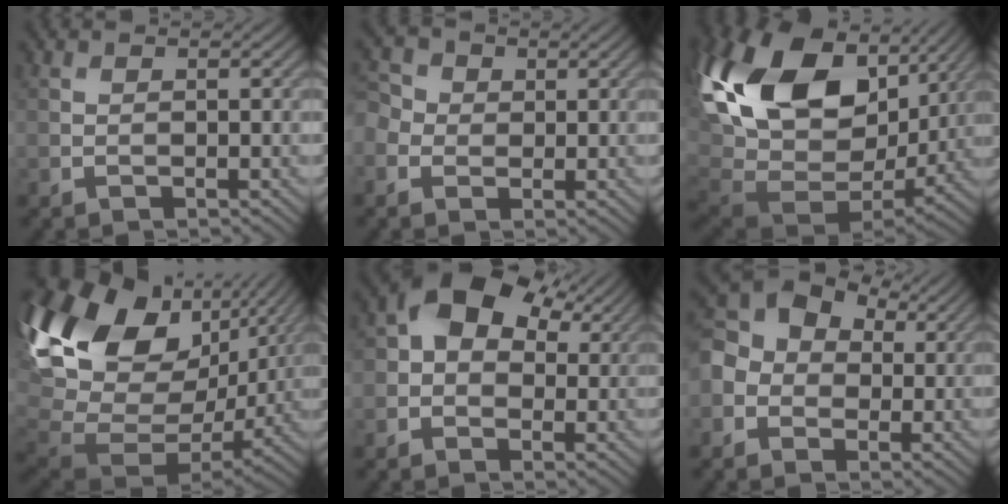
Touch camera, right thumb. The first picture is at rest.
{"total": 3.9, "force": [-0.1, 3.5, 1.8], "torque": [-0.058, 0.009, -0.005]}
{"total": 21.7, "force": [6.4, 14.2, 15.1], "torque": [-0.340, -0.001, 0.138]}
{"total": 19.5, "force": [6.5, 12.9, 13.2], "torque": [-0.279, 0.008, 0.142]}
{"total": 9.3, "force": [2.9, 6.4, 6.1], "torque": [-0.103, 0.011, 0.042]}
{"total": 9.1, "force": [0.3, 7.5, 5.2], "torque": [-0.139, 0.007, -0.012]}